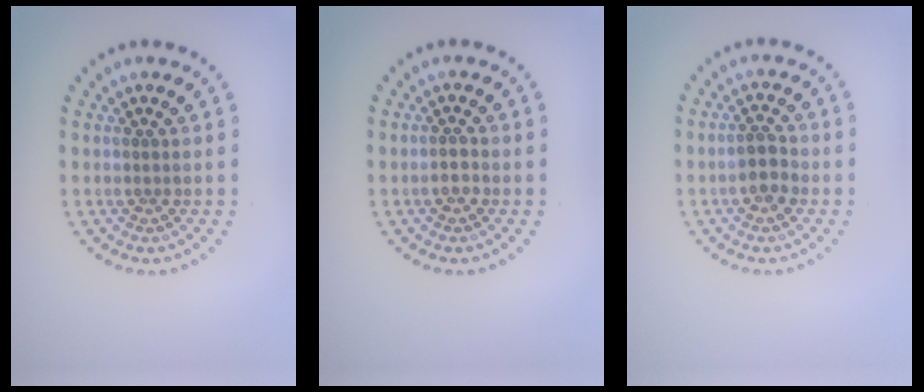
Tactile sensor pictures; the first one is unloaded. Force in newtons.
{"total": 1.1, "press": 1.0, "slide": 0.5}
{"total": 2.5, "press": 2.4, "slide": 0.8}